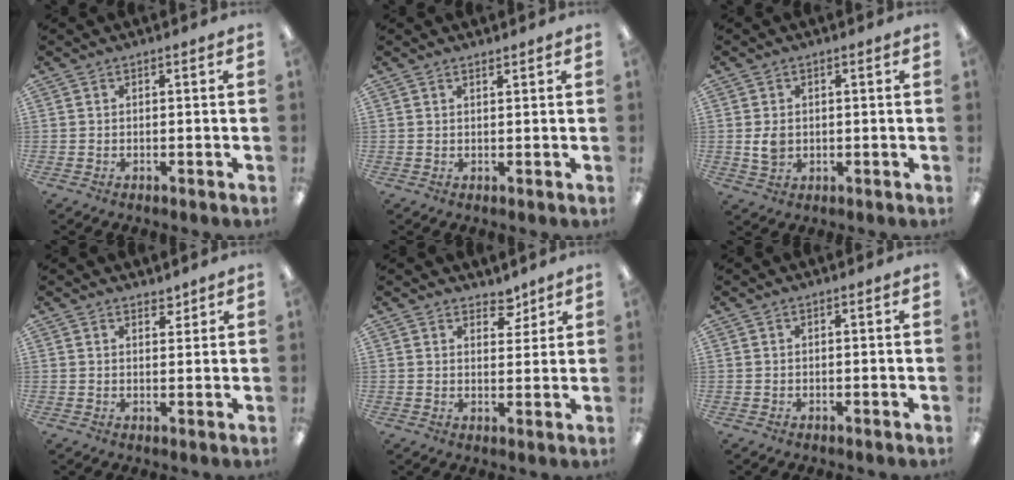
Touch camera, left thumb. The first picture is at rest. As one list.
[{"total": 1.0, "force": [1.0, 0.2, 0.3], "torque": [-0.006, -0.002, 0.019]}, {"total": 3.7, "force": [0.1, 2.9, 2.4], "torque": [-0.044, 0.000, -0.001]}, {"total": 2.7, "force": [2.3, 1.1, 0.8], "torque": [-0.002, -0.013, 0.041]}, {"total": 4.8, "force": [3.8, 2.6, 1.4], "torque": [0.003, -0.026, 0.062]}, {"total": 0.0}]